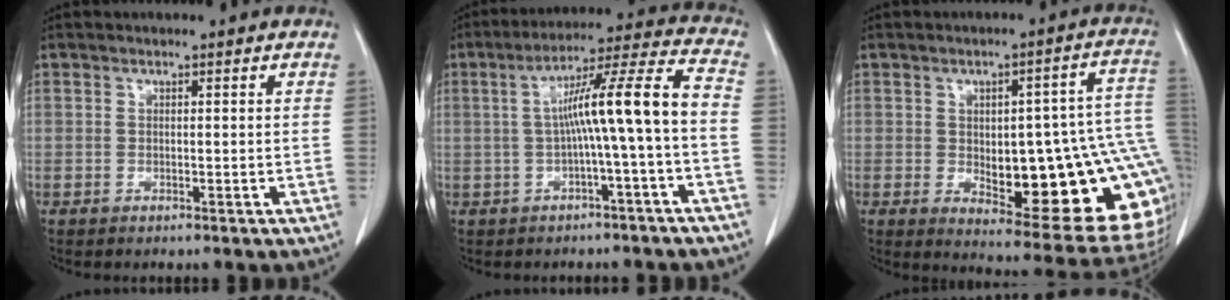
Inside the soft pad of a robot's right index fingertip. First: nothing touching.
{"total": 9.8, "force": [-1.2, -0.3, 9.7], "torque": [-0.161, 0.032, -0.020]}
{"total": 23.9, "force": [-3.4, 6.8, 22.6], "torque": [-0.204, 0.020, -0.020]}